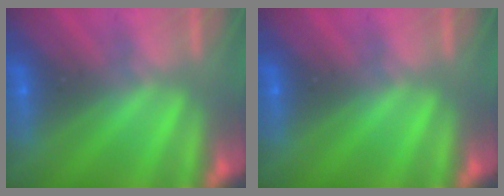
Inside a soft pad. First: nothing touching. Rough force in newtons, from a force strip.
{"total": 0.0}